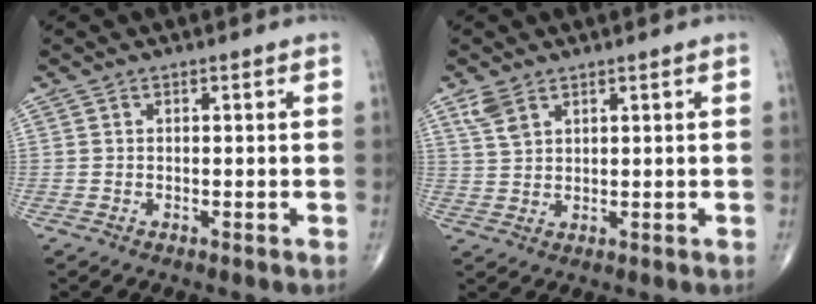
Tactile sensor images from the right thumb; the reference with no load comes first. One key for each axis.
{"total": 3.7, "fx": 2.5, "fy": 1.8, "fz": 2.1, "tx": -0.045, "ty": -0.002, "tz": 0.060}